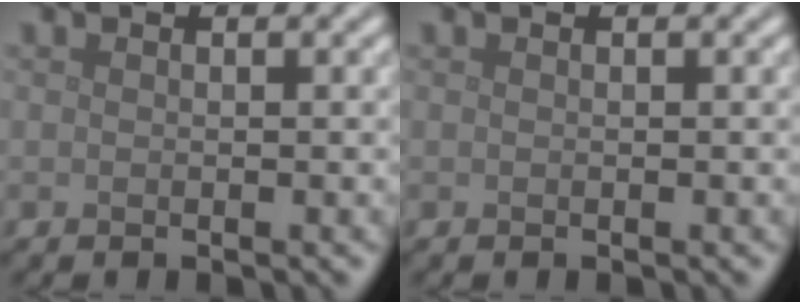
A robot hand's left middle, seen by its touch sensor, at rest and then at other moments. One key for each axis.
{"total": 0.0}